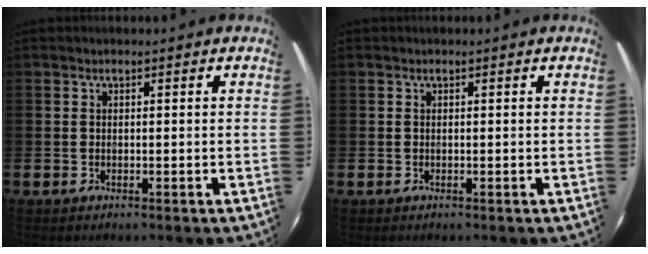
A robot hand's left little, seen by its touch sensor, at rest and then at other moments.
{"total": 0.0}